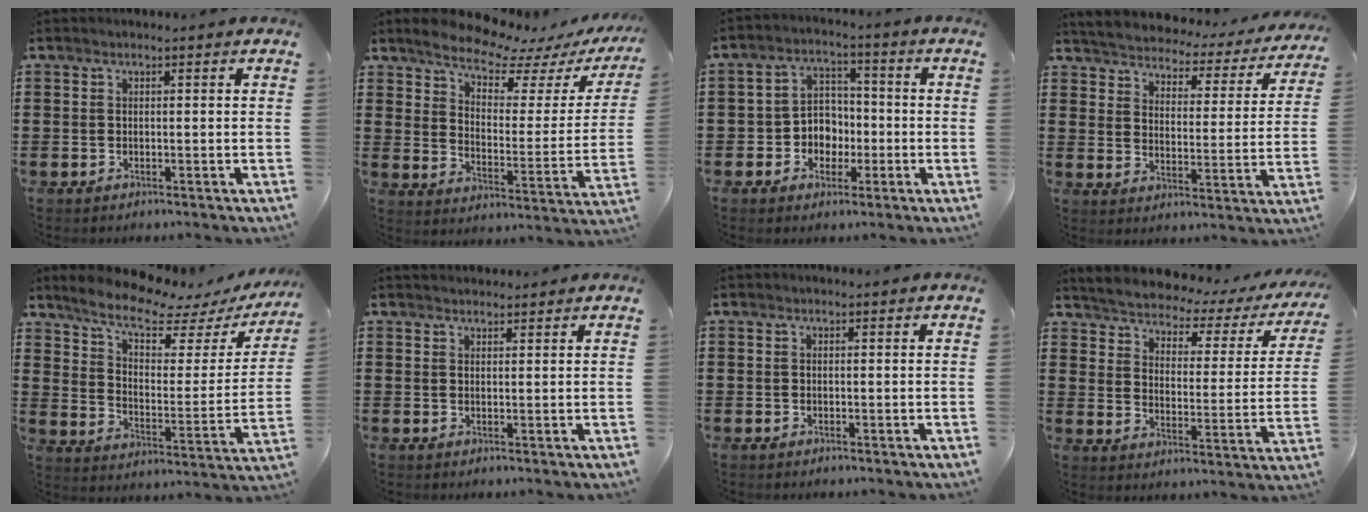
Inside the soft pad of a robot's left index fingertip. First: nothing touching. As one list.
[{"total": 8.0, "force": [7.3, 1.8, 2.8], "torque": [-0.069, -0.053, 0.124]}, {"total": 5.1, "force": [-1.7, 4.5, 1.6], "torque": [-0.044, 0.016, -0.034]}, {"total": 3.2, "force": [3.2, 0.1, 0.0], "torque": [-0.024, -0.032, 0.047]}, {"total": 9.6, "force": [8.0, 2.1, 5.0], "torque": [-0.114, -0.045, 0.136]}, {"total": 1.3, "force": [1.3, 0.2, 0.0], "torque": [-0.003, 0.001, 0.026]}, {"total": 0.0}, {"total": 2.9, "force": [2.8, 0.3, 0.6], "torque": [-0.035, -0.030, 0.037]}]